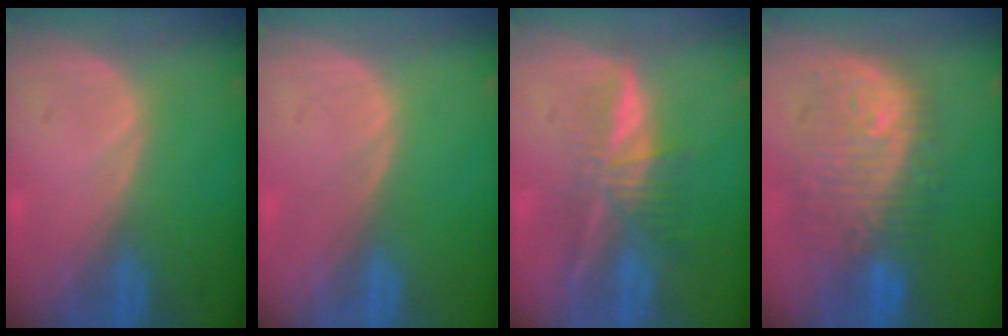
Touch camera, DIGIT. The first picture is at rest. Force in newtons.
{"total": 0.0}
{"total": 6.4, "press": 5.7, "slide": 3.1}
{"total": 11.0, "press": 10.5, "slide": 3.3}